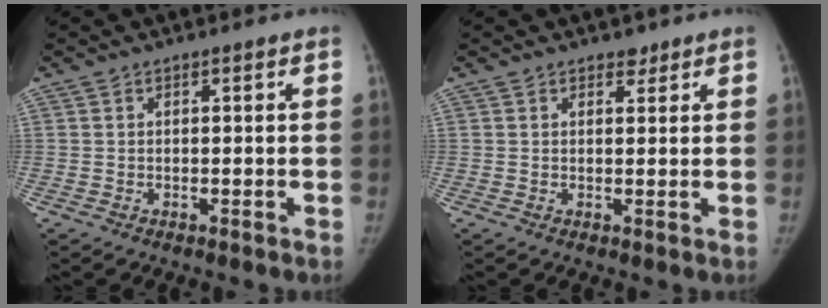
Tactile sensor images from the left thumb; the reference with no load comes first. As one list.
[{"total": 1.6, "force": [1.2, 0.9, 0.4], "torque": [0.005, -0.008, 0.015]}]